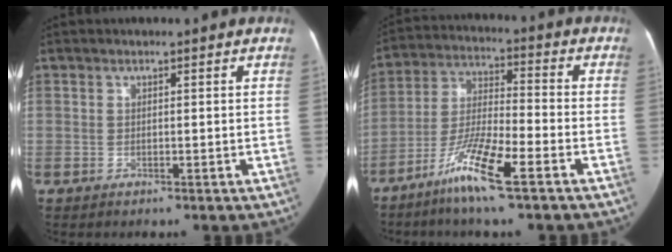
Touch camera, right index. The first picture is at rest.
{"total": 11.1, "force": [-6.7, 0.4, 8.8], "torque": [-0.180, -0.017, -0.132]}